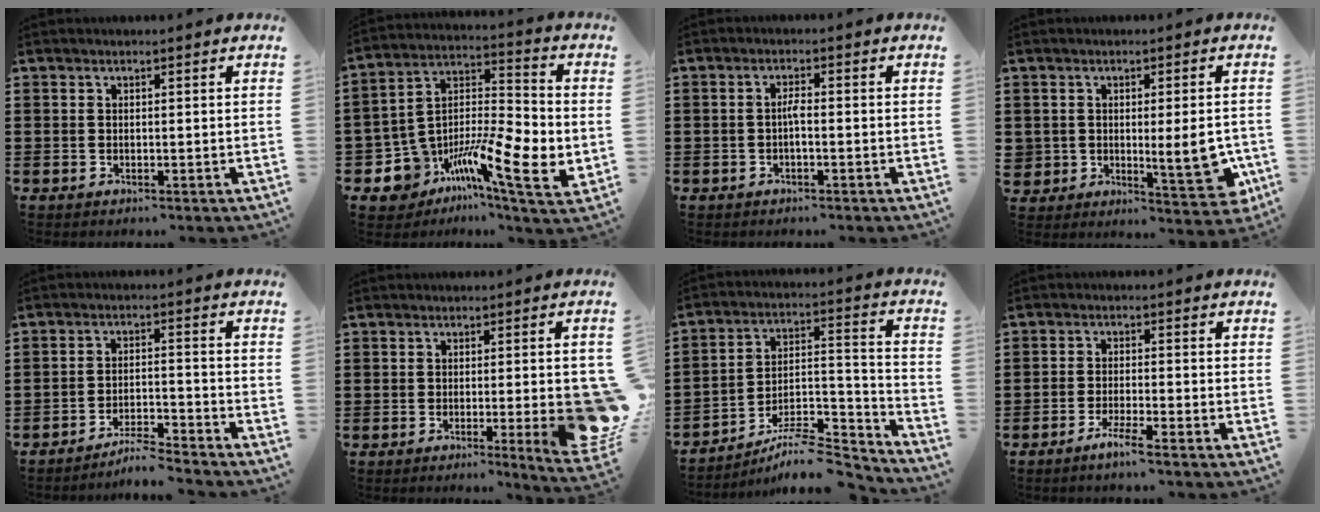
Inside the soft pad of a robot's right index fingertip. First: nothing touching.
{"total": 11.2, "force": [-4.5, 5.2, 8.9], "torque": [-0.167, -0.008, -0.075]}
{"total": 1.8, "force": [-0.5, 0.2, 1.7], "torque": [-0.036, 0.001, -0.009]}
{"total": 6.2, "force": [-0.6, 3.2, 5.3], "torque": [-0.080, 0.002, -0.008]}
{"total": 4.6, "force": [-4.4, -0.2, 1.2], "torque": [-0.030, -0.004, -0.091]}
{"total": 8.3, "force": [-1.2, 1.5, 8.0], "torque": [-0.094, -0.020, -0.015]}
{"total": 7.7, "force": [-6.7, 1.9, 3.3], "torque": [-0.043, 0.014, -0.127]}
{"total": 2.9, "force": [-2.3, -0.3, 1.8], "torque": [-0.037, -0.004, -0.043]}